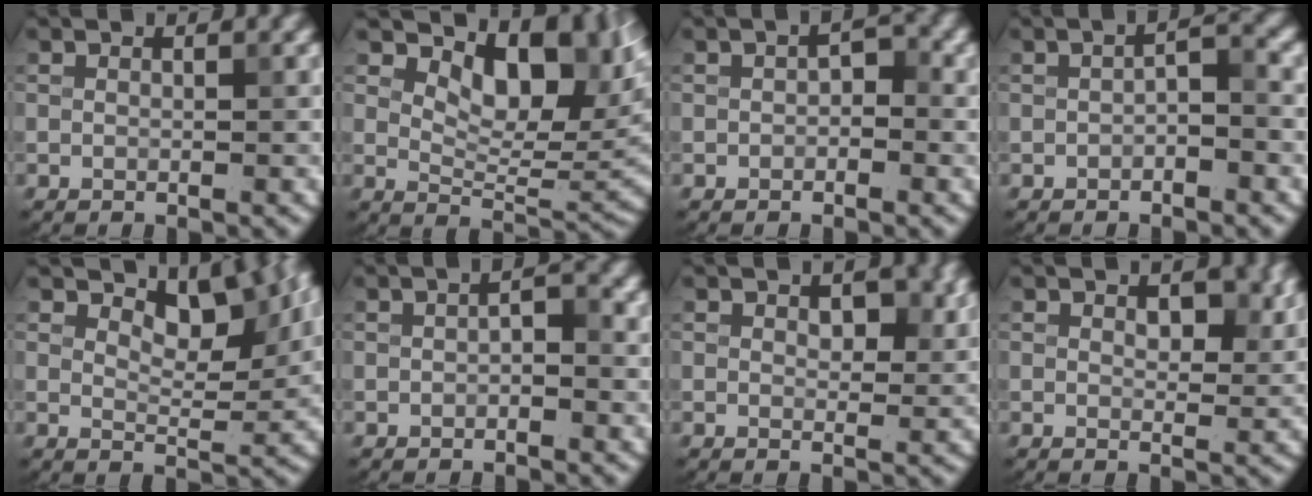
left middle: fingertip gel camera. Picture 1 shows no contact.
{"total": 9.6, "force": [4.7, 4.6, 7.1], "torque": [-0.099, -0.008, 0.083]}
{"total": 1.5, "force": [-0.3, 1.0, 1.1], "torque": [-0.016, 0.002, -0.007]}
{"total": 1.7, "force": [-0.7, 0.7, 1.5], "torque": [-0.024, 0.006, -0.014]}
{"total": 4.8, "force": [2.9, 2.1, 3.2], "torque": [-0.048, -0.010, 0.038]}
{"total": 1.4, "force": [-0.2, 0.6, 1.2], "torque": [-0.020, 0.005, -0.005]}
{"total": 2.5, "force": [1.1, 1.4, 1.7], "torque": [-0.021, -0.006, 0.019]}
{"total": 2.7, "force": [1.2, 1.5, 1.9], "torque": [-0.025, -0.006, 0.021]}